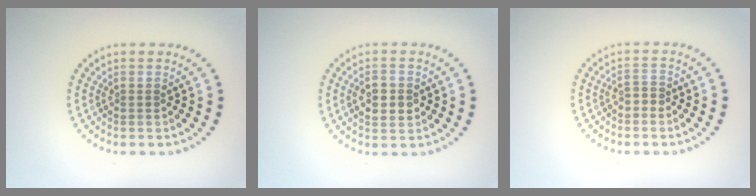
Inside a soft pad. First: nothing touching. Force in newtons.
{"total": 2.9, "press": 2.9, "slide": 0.1}
{"total": 1.0, "press": 0.9, "slide": 0.5}